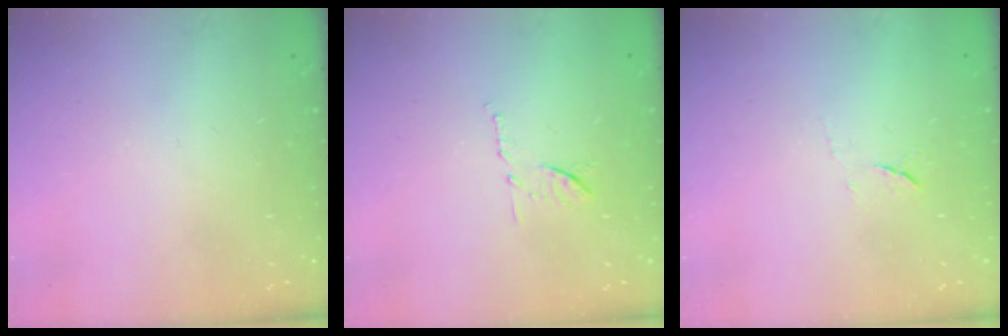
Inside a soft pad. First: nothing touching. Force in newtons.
{"total": 7.8, "press": 7.8, "slide": 0.3}
{"total": 4.6, "press": 4.6, "slide": 0.7}